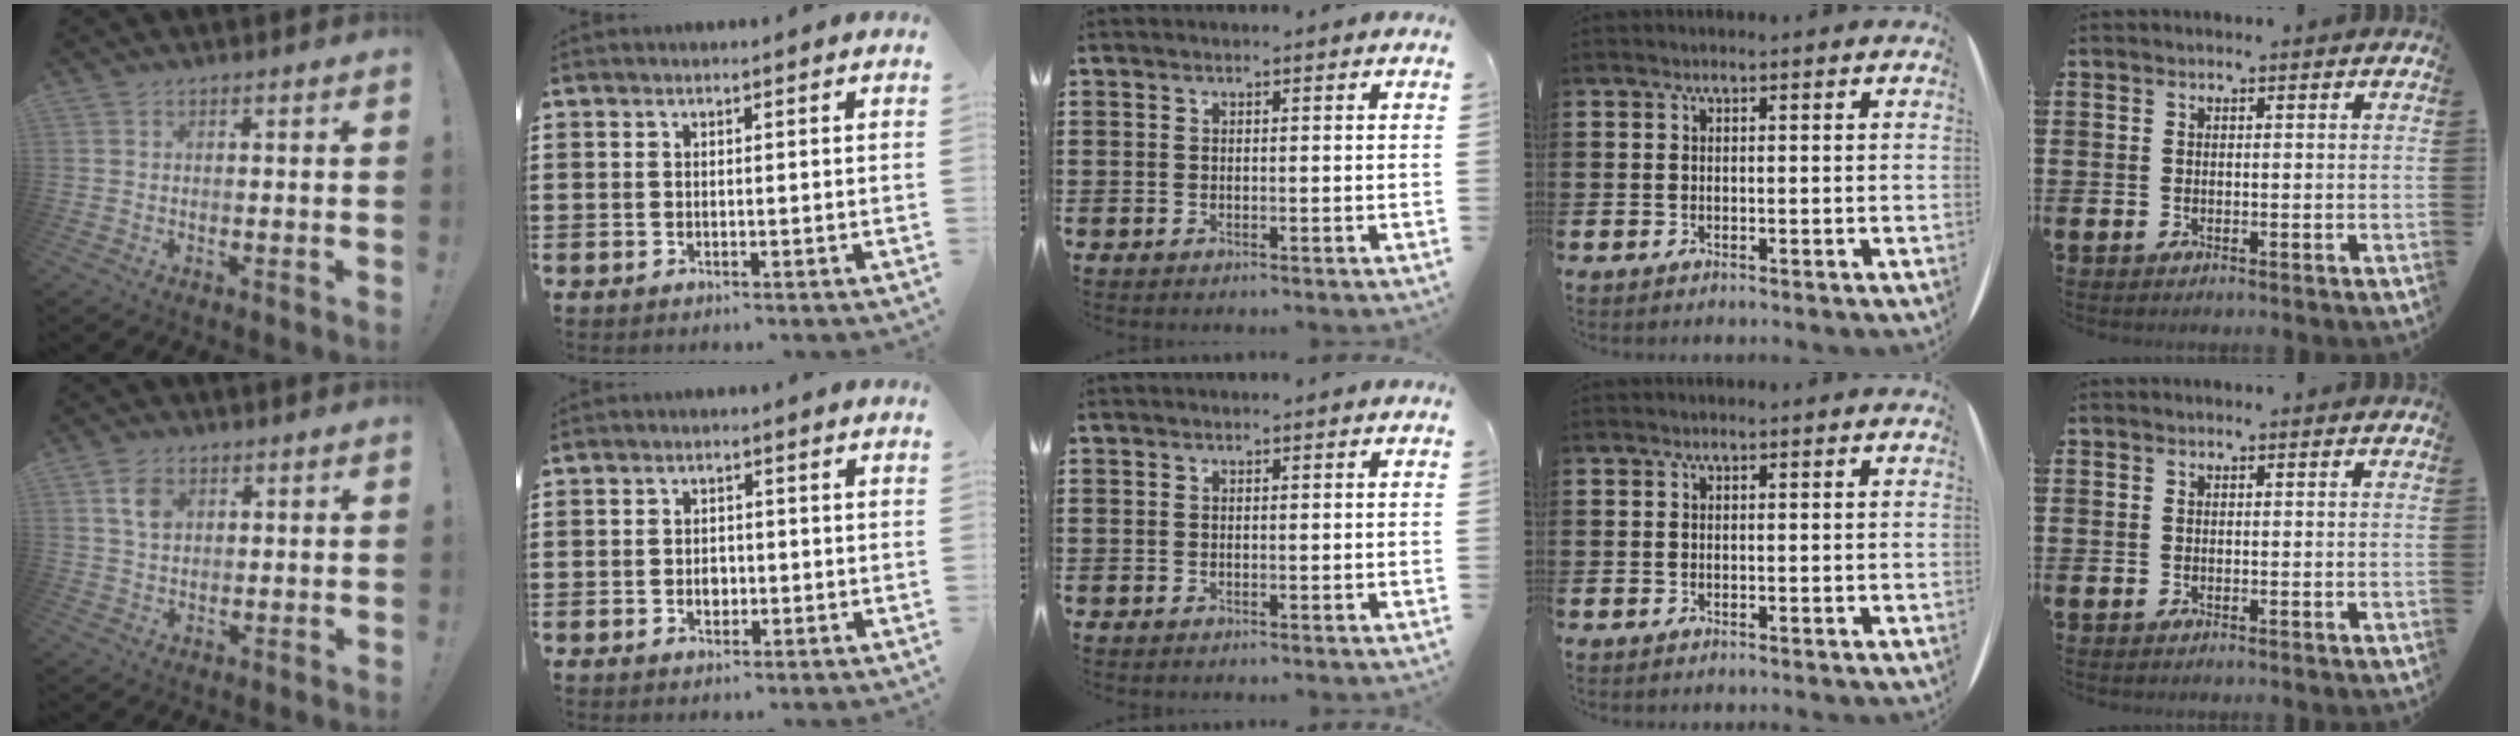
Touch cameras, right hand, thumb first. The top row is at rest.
{"thumb": {"total": 5.4, "force": [2.2, 3.7, 3.3], "torque": [-0.046, -0.002, 0.039]}, "index": {"total": 2.1, "force": [-0.6, 1.5, 1.4], "torque": [-0.020, 0.000, -0.014]}}